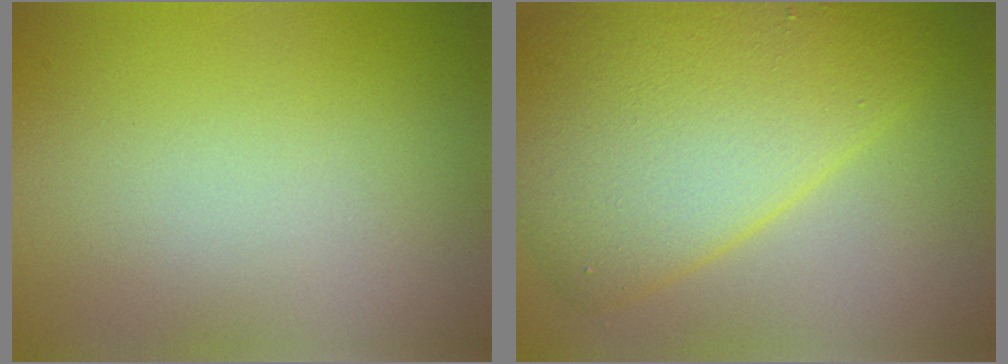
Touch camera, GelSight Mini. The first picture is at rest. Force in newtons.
{"total": 9.3, "press": 9.3, "slide": 0.1}